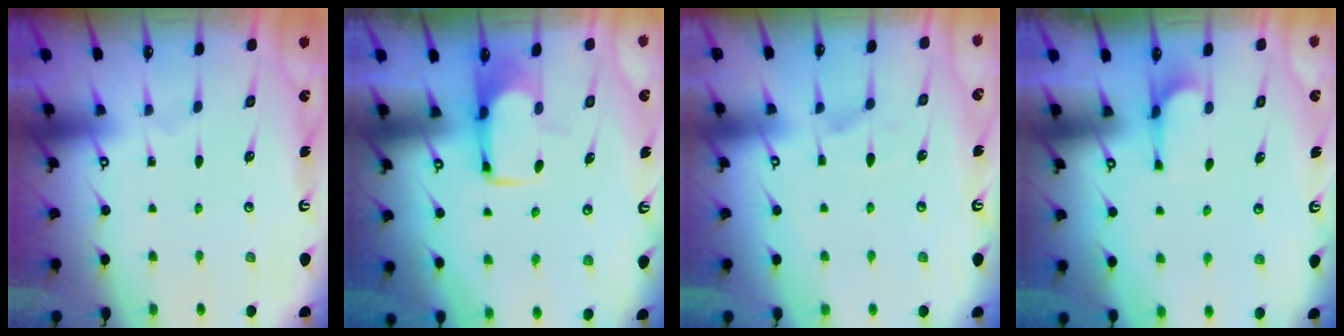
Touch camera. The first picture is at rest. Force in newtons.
{"total": 1.9, "press": 1.9, "slide": 0.4}
{"total": 1.5, "press": 1.0, "slide": 1.1}
{"total": 1.0, "press": 0.3, "slide": 1.0}